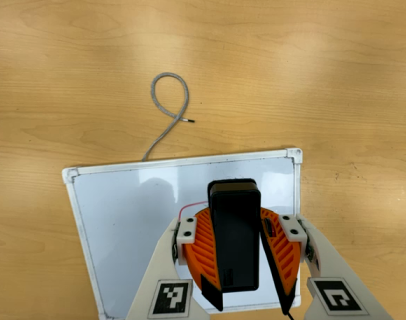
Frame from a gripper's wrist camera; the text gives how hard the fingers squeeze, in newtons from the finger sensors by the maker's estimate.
{"total": 8.6, "left": 8.5, "right": 8.6}